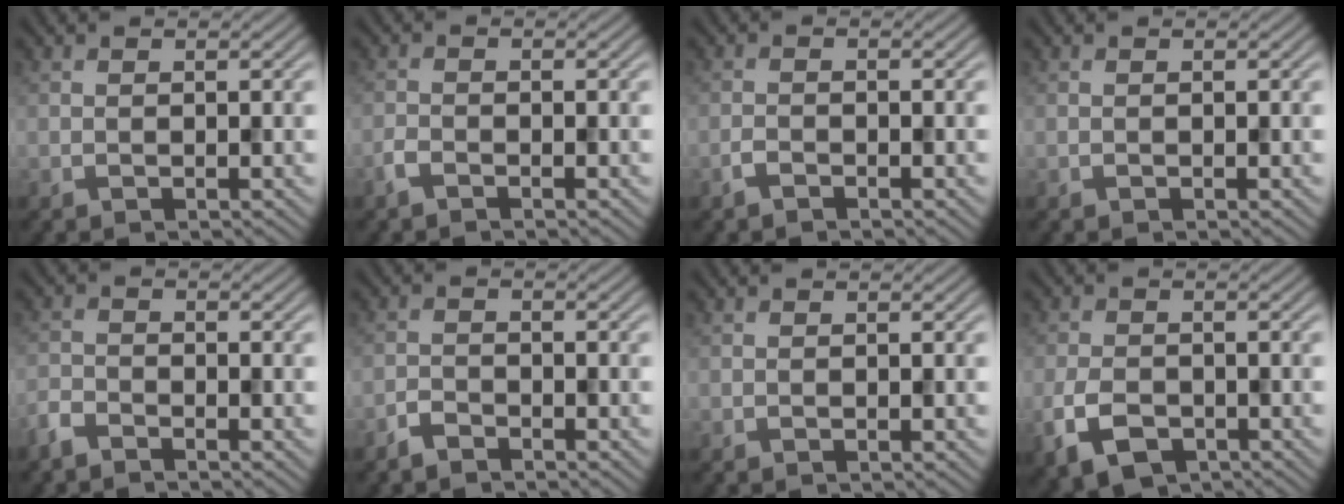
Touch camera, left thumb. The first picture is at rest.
{"total": 1.6, "force": [-1.2, 0.5, 0.8], "torque": [-0.024, -0.002, -0.032]}
{"total": 1.4, "force": [-1.1, 0.5, 0.7], "torque": [-0.018, 0.000, -0.025]}
{"total": 0.0}
{"total": 2.5, "force": [-2.2, 0.7, 0.8], "torque": [-0.022, -0.006, -0.057]}
{"total": 2.0, "force": [-1.8, 0.7, 0.7], "torque": [-0.015, 0.001, -0.042]}
{"total": 0.0}
{"total": 5.1, "force": [-2.6, 3.0, 3.2], "torque": [-0.074, -0.012, -0.055]}